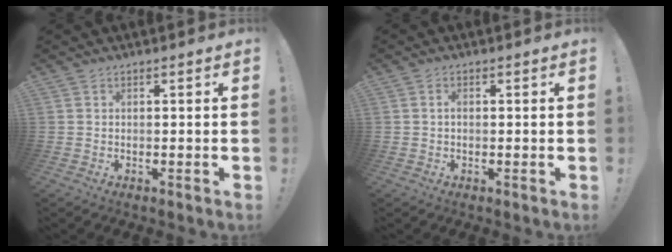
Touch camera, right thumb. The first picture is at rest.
{"total": 1.1, "force": [-0.1, 0.7, 0.7], "torque": [-0.019, 0.006, -0.002]}